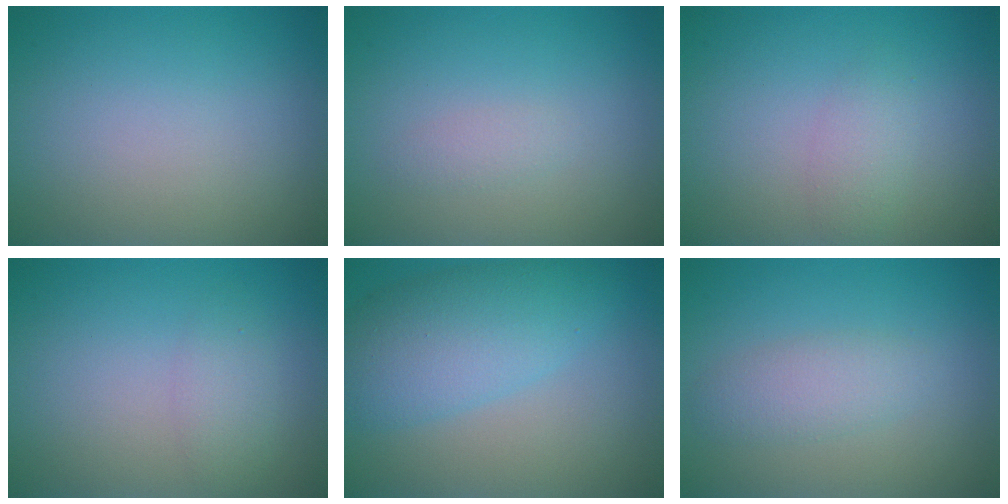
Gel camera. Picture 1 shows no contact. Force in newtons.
{"total": 0.9, "press": 0.9, "slide": 0.1}
{"total": 1.6, "press": 1.6, "slide": 0.0}
{"total": 1.7, "press": 1.7, "slide": 0.1}
{"total": 6.1, "press": 6.1, "slide": 0.1}
{"total": 2.3, "press": 2.3, "slide": 0.0}